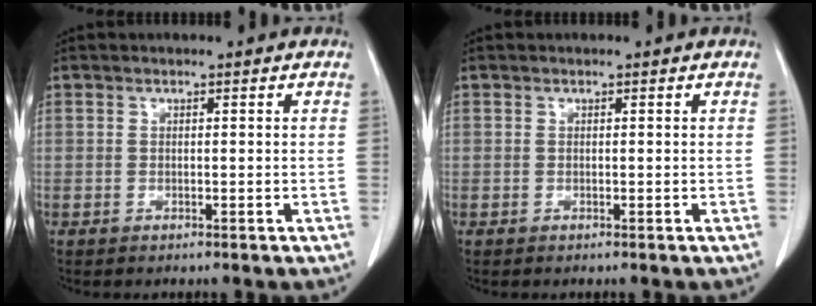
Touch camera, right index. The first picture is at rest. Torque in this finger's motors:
{"motor_torque": [0.00, 0.00, 0.00, 0.00]}